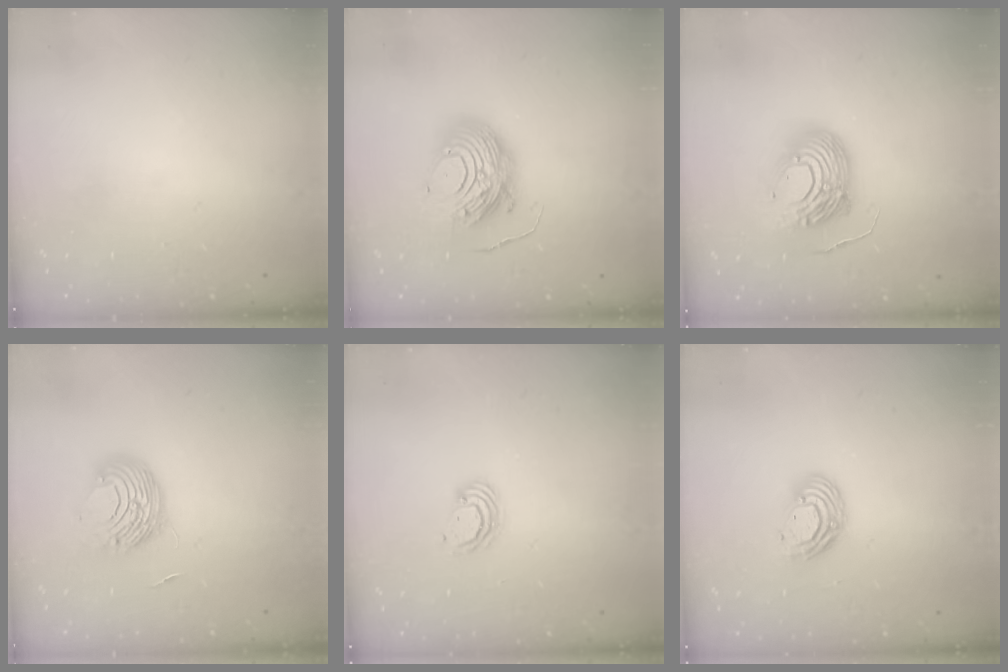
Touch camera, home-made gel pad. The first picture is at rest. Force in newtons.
{"total": 12.2, "press": 12.1, "slide": 1.2}
{"total": 14.4, "press": 14.4, "slide": 1.1}
{"total": 9.4, "press": 9.3, "slide": 1.0}
{"total": 3.8, "press": 3.8, "slide": 0.3}
{"total": 8.9, "press": 8.7, "slide": 1.8}